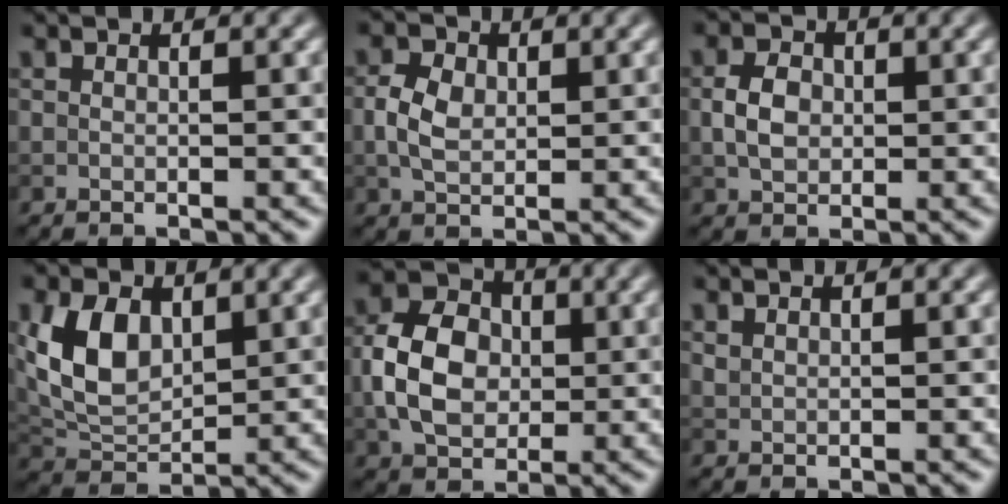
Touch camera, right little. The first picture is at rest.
{"total": 3.3, "force": [0.2, 2.3, 2.3], "torque": [-0.050, 0.003, 0.001]}
{"total": 3.0, "force": [-0.1, 2.3, 1.9], "torque": [-0.041, 0.004, -0.006]}
{"total": 6.2, "force": [1.6, 4.0, 4.4], "torque": [-0.095, 0.001, 0.034]}
{"total": 6.8, "force": [-0.4, 5.1, 4.5], "torque": [-0.092, 0.011, -0.016]}
{"total": 0.6, "force": [0.5, 0.2, 0.2], "torque": [-0.005, 0.000, 0.015]}